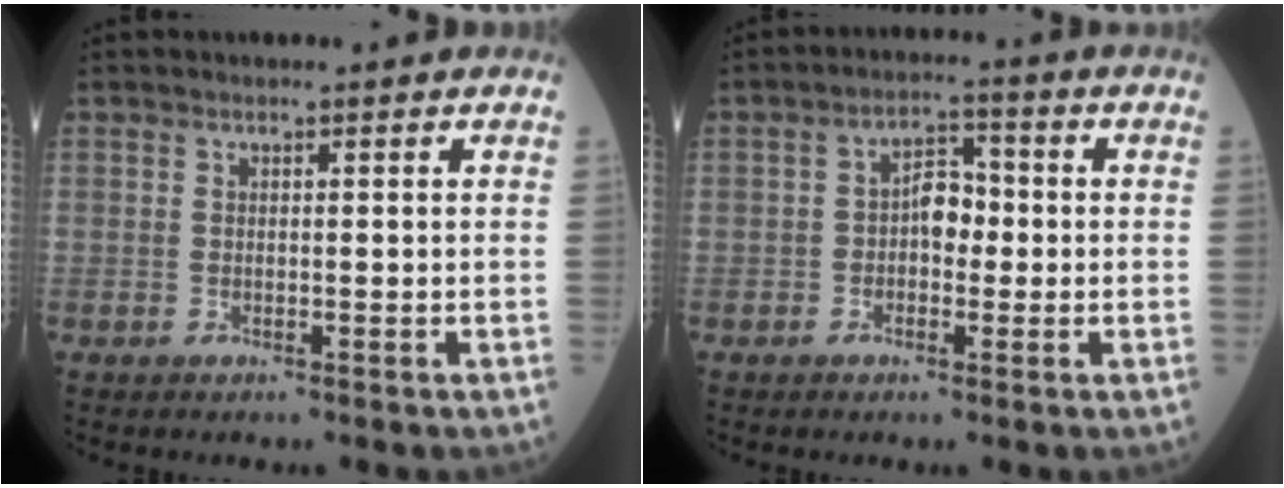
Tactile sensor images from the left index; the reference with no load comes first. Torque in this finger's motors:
{"motor_torque": [0.30, 0.29, 0.10, 0.02]}